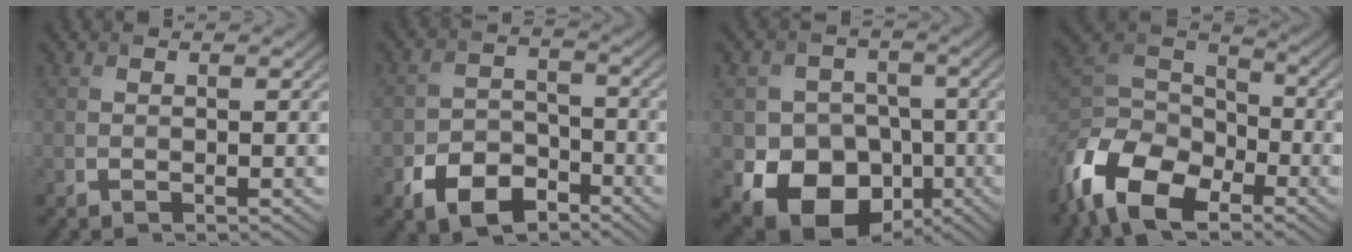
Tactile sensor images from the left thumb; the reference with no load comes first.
{"total": 7.0, "force": [-4.3, 4.4, 3.4], "torque": [-0.068, -0.009, -0.084]}
{"total": 12.6, "force": [-4.7, 10.4, 5.3], "torque": [-0.091, -0.041, -0.101]}
{"total": 13.1, "force": [-7.8, 7.3, 7.6], "torque": [-0.188, -0.020, -0.163]}